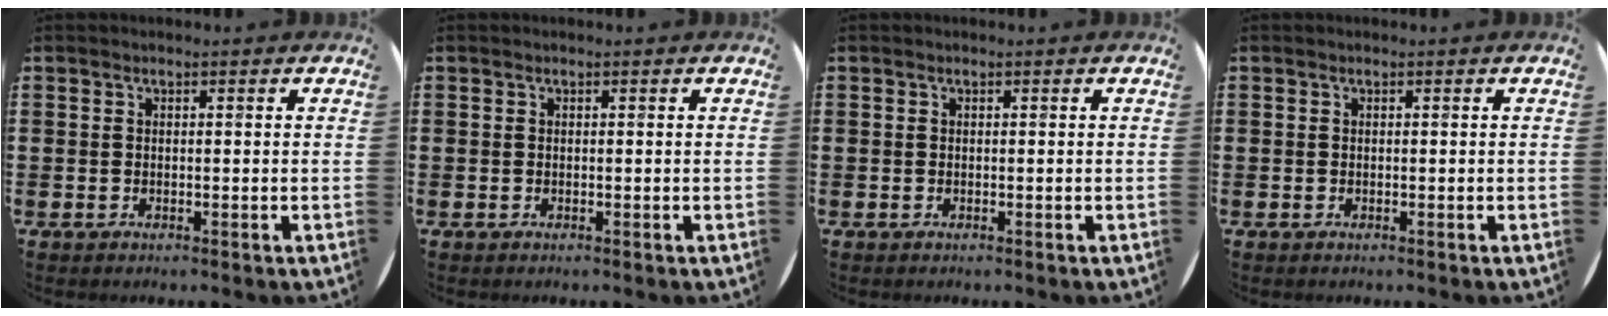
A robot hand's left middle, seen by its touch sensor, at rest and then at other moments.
{"total": 0.0}
{"total": 0.0}
{"total": 0.0}